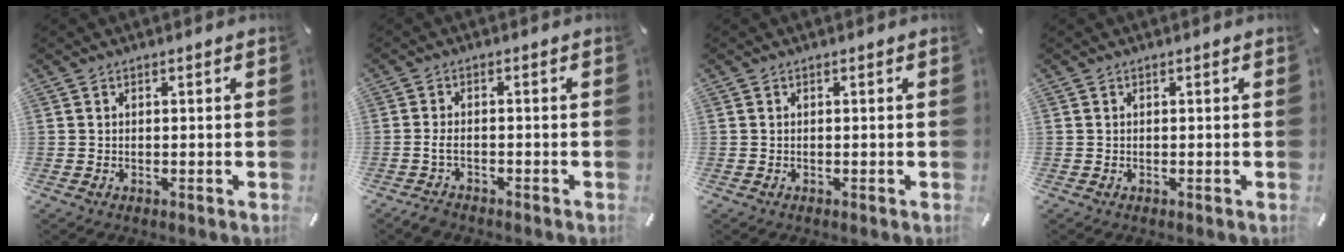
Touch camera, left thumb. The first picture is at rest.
{"total": 2.8, "force": [-1.6, 1.2, 1.9], "torque": [-0.048, 0.004, -0.035]}
{"total": 0.0}
{"total": 0.0}